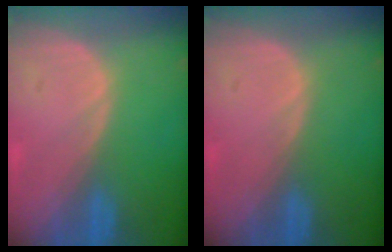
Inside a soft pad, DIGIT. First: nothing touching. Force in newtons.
{"total": 0.0}